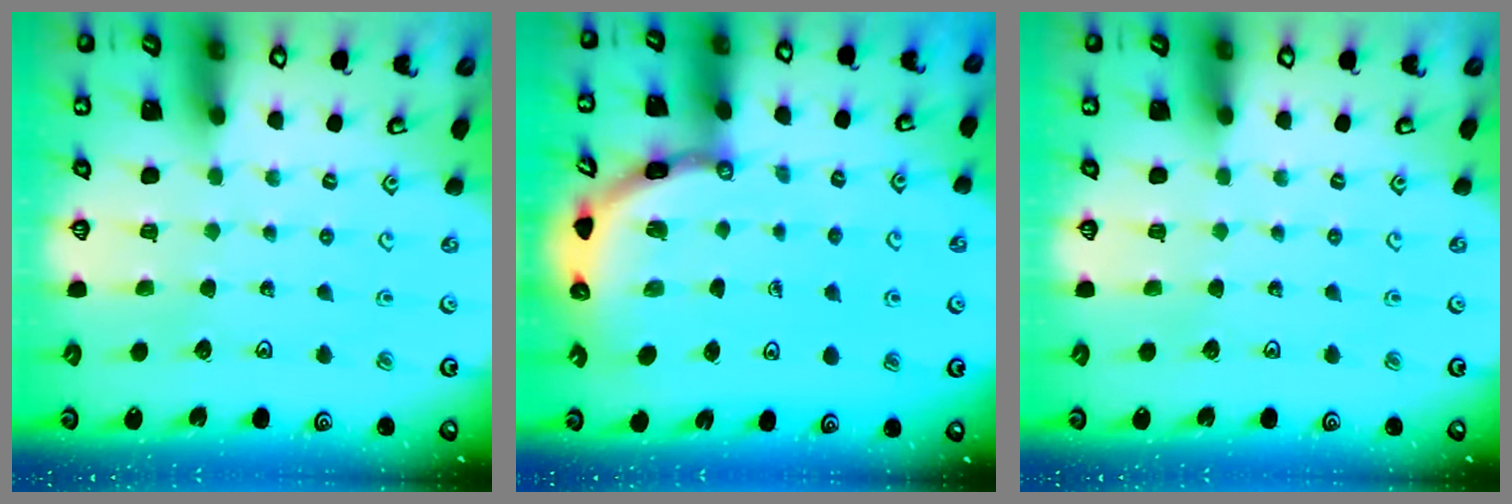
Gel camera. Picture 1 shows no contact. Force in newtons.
{"total": 5.5, "press": 5.4, "slide": 0.6}
{"total": 0.0}